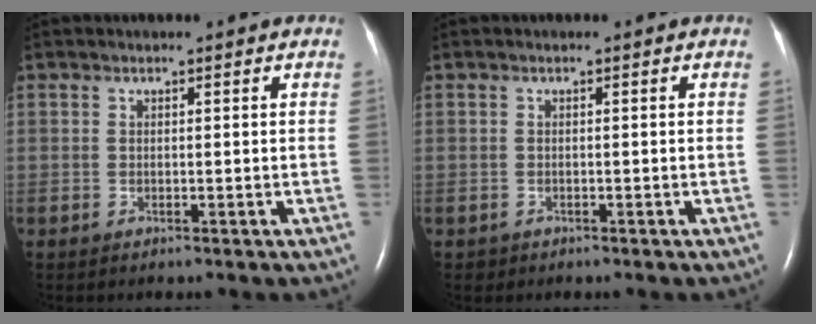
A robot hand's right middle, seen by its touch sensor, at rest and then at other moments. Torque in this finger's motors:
{"motor_torque": [0.02, 0.00, -0.01, 0.00]}